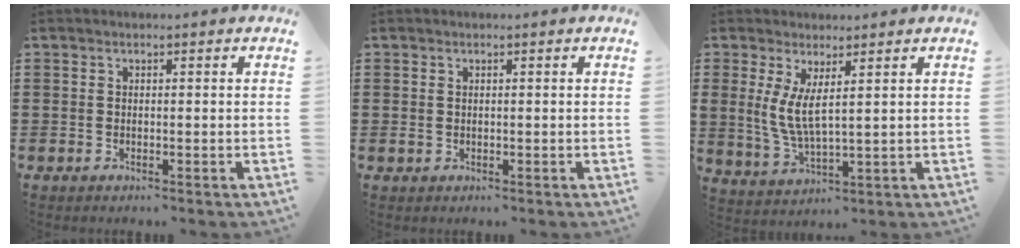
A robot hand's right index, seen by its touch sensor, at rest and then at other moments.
{"total": 0.7, "force": [0.2, 0.7, 0.2], "torque": [-0.007, 0.006, 0.002]}
{"total": 5.0, "force": [1.9, 1.5, 4.4], "torque": [-0.100, -0.005, 0.034]}